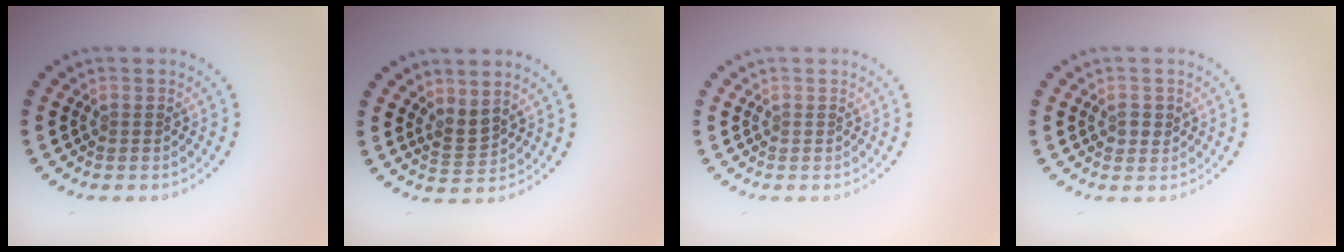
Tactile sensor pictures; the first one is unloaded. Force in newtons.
{"total": 1.8, "press": 1.3, "slide": 1.1}
{"total": 0.0}
{"total": 1.2, "press": 1.2, "slide": 0.1}